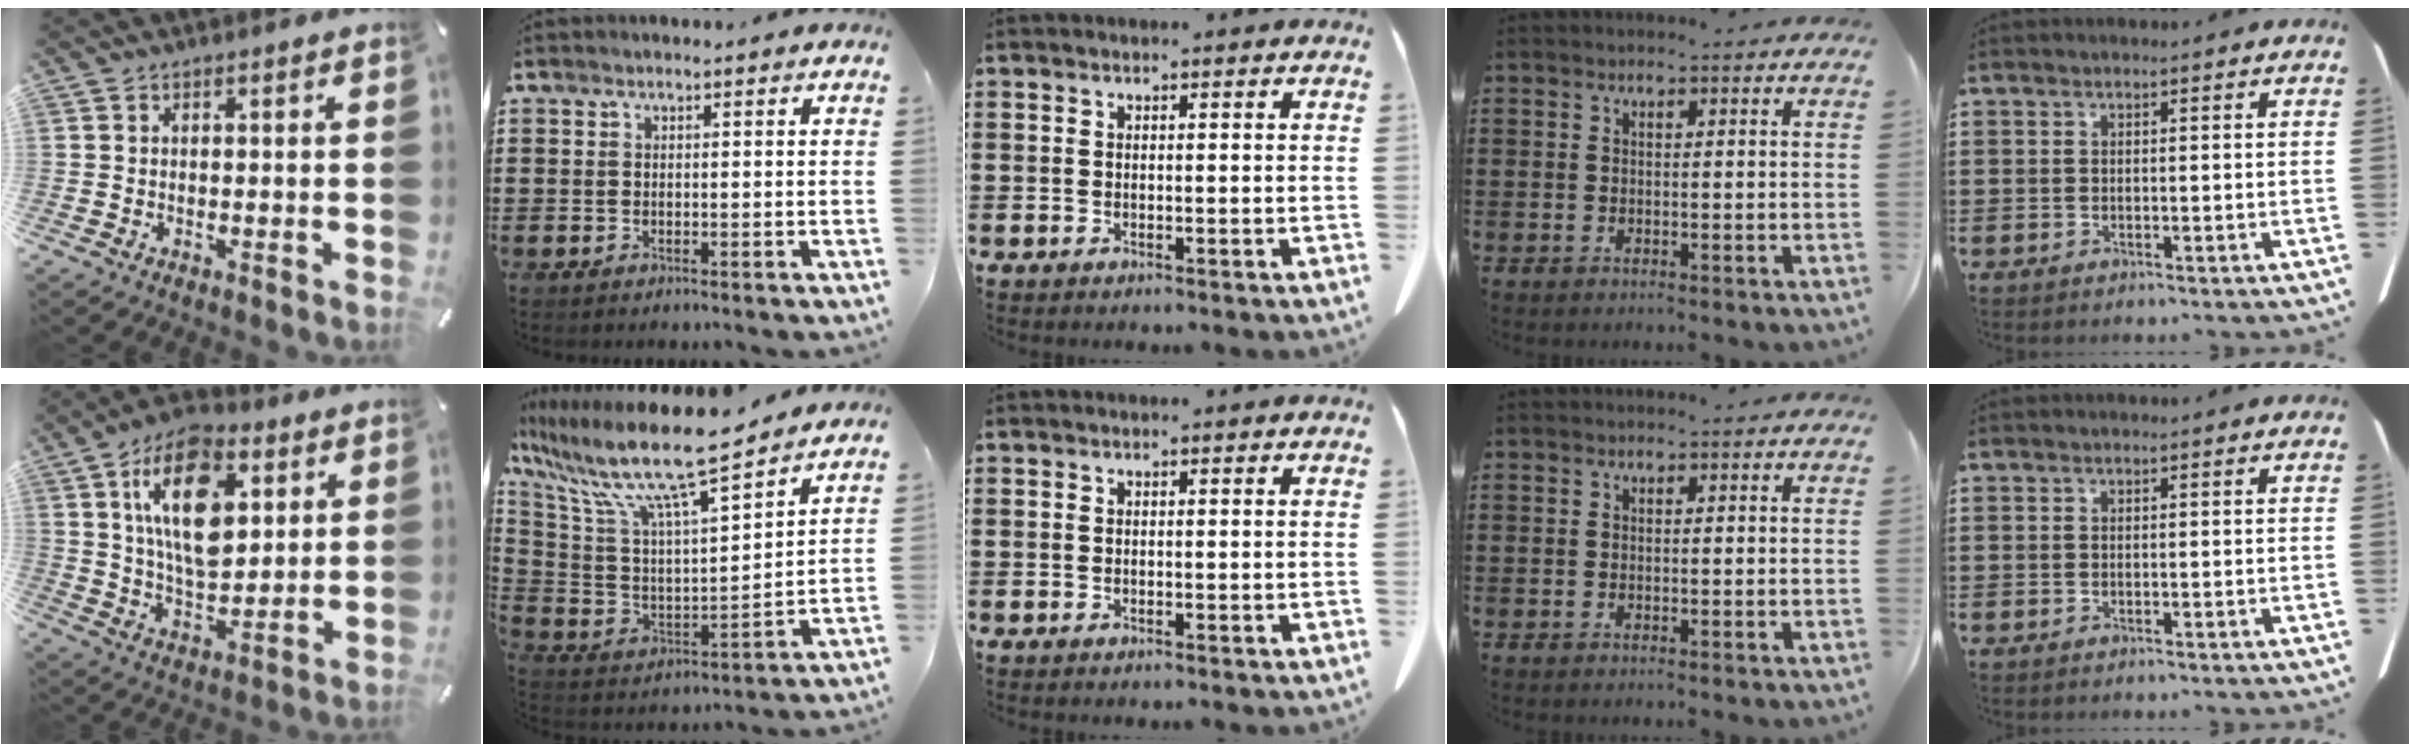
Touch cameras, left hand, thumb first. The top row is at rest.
{"thumb": {"total": 18.1, "force": [6.0, 10.7, 13.3], "torque": [-0.245, -0.006, 0.101]}, "index": {"total": 13.4, "force": [10.4, 1.1, 8.4], "torque": [-0.207, -0.067, 0.172]}}